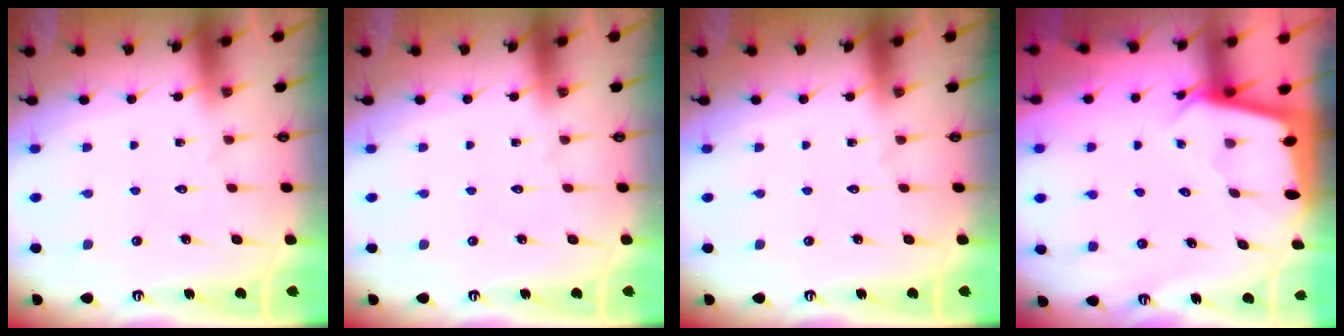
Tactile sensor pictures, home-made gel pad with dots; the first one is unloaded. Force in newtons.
{"total": 0.0}
{"total": 0.0}
{"total": 2.1, "press": 2.1, "slide": 0.2}